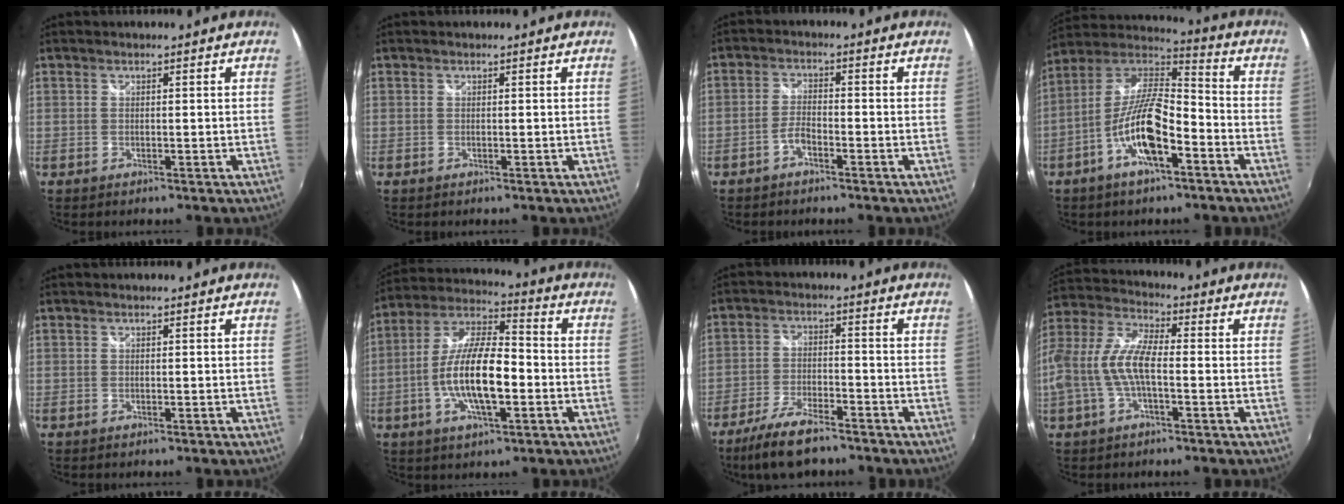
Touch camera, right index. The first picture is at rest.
{"total": 0.0}
{"total": 3.0, "force": [-2.1, 0.9, 2.0], "torque": [-0.052, 0.008, -0.042]}
{"total": 14.4, "force": [-6.1, 4.6, 12.2], "torque": [-0.247, 0.000, -0.118]}
{"total": 0.0}
{"total": 14.7, "force": [-3.4, 4.9, 13.4], "torque": [-0.265, 0.001, -0.066]}
{"total": 10.7, "force": [-8.2, 3.2, 6.0], "torque": [-0.138, -0.015, -0.148]}
{"total": 12.6, "force": [-2.2, 4.4, 11.6], "torque": [-0.239, 0.004, -0.044]}